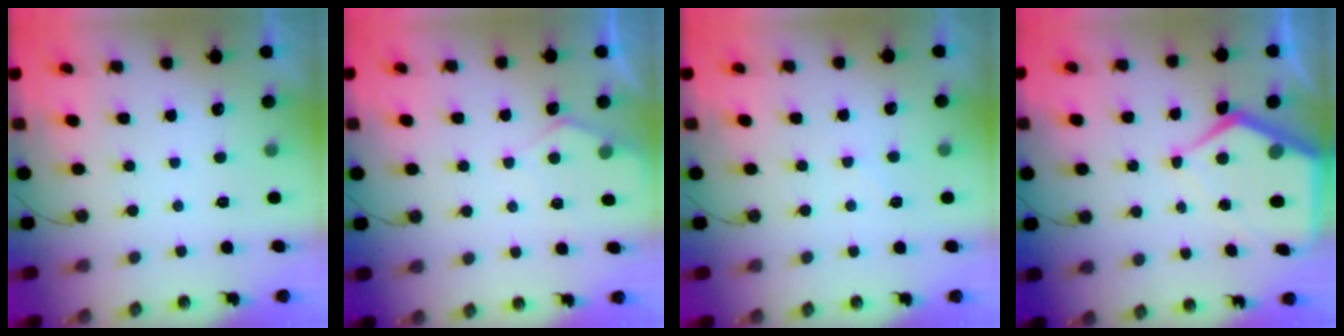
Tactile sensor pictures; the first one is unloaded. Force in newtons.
{"total": 5.3, "press": 5.2, "slide": 0.7}
{"total": 6.5, "press": 6.4, "slide": 0.7}
{"total": 10.7, "press": 10.6, "slide": 1.3}